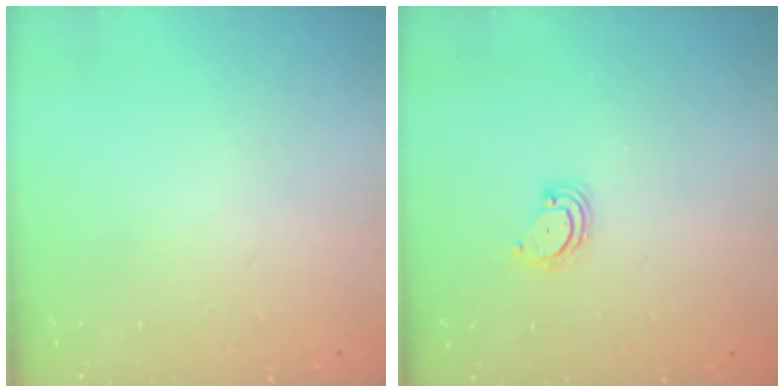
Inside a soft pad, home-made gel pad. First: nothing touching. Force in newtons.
{"total": 3.2, "press": 3.2, "slide": 0.3}